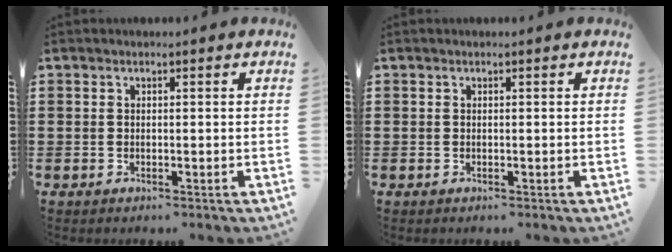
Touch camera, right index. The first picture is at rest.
{"total": 0.0}